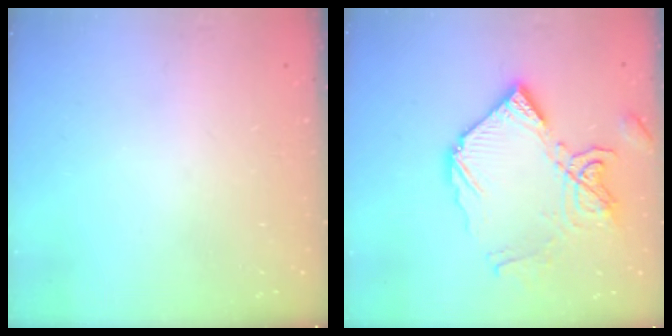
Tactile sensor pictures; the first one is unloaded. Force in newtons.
{"total": 14.4, "press": 14.4, "slide": 0.9}